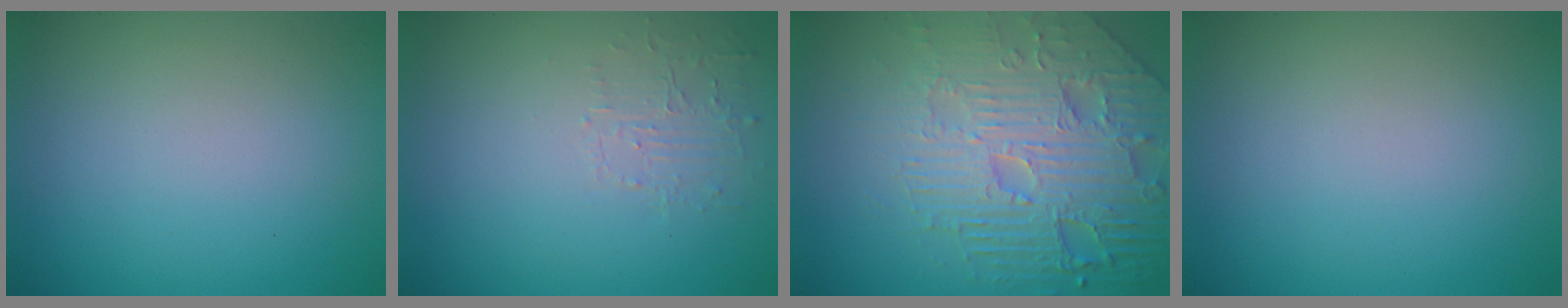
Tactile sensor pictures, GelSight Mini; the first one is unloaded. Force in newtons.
{"total": 1.5, "press": 0.1, "slide": 1.5}
{"total": 8.7, "press": 6.1, "slide": 6.2}
{"total": 0.0}